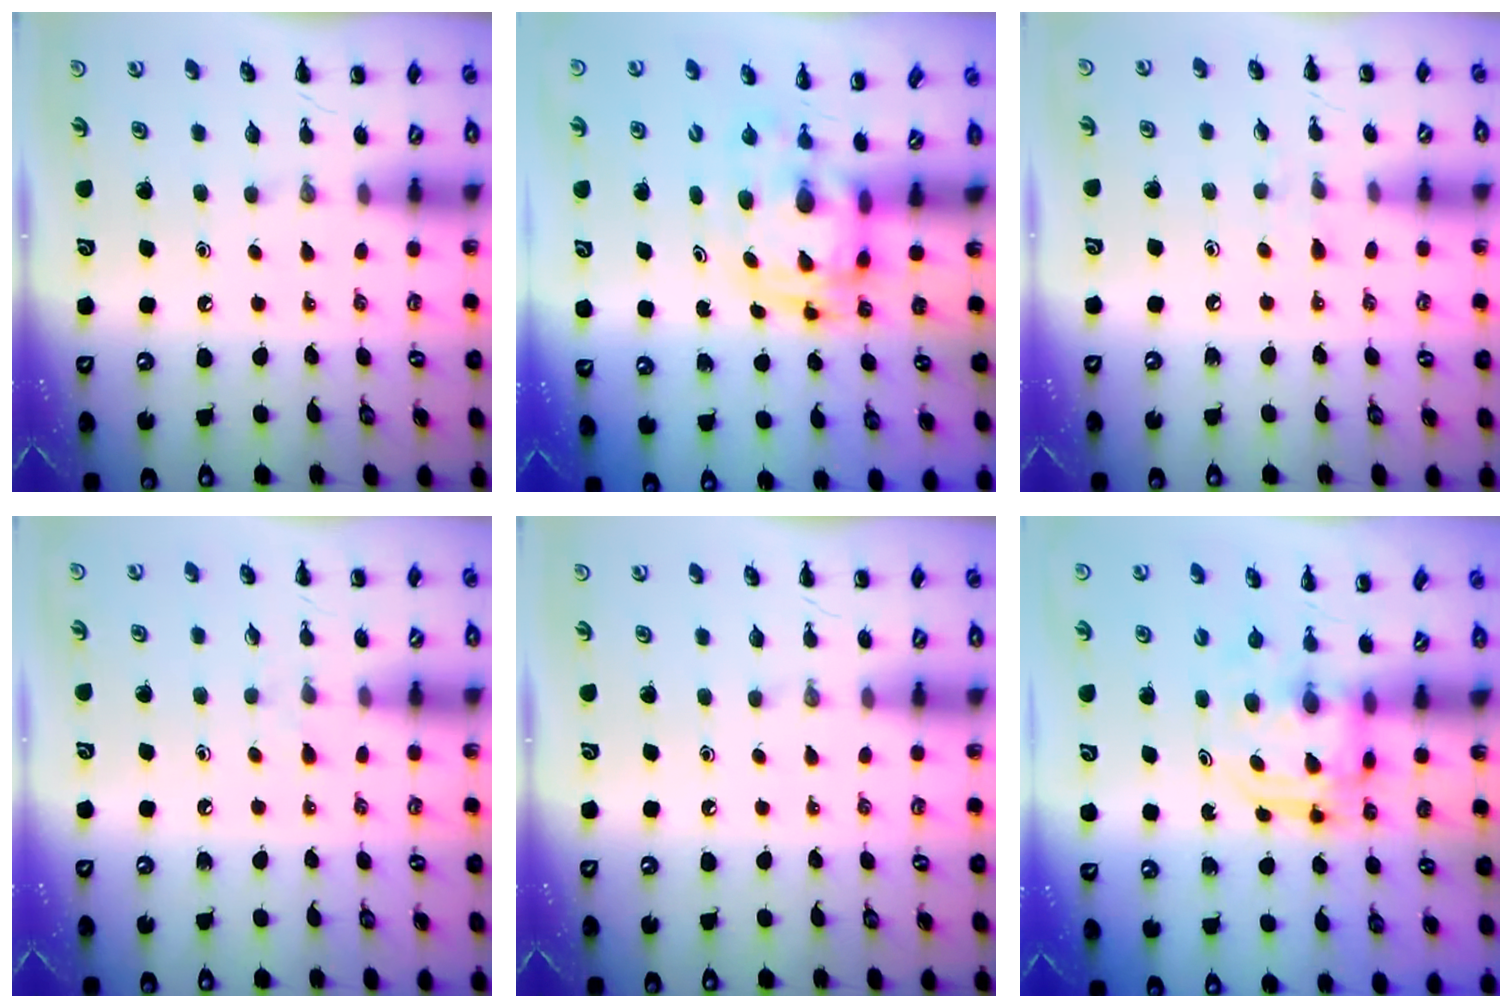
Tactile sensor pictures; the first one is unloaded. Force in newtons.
{"total": 3.0, "press": 2.9, "slide": 0.6}
{"total": 3.9, "press": 3.6, "slide": 1.7}
{"total": 4.0, "press": 3.6, "slide": 1.7}
{"total": 0.0}
{"total": 3.0, "press": 3.0, "slide": 0.2}